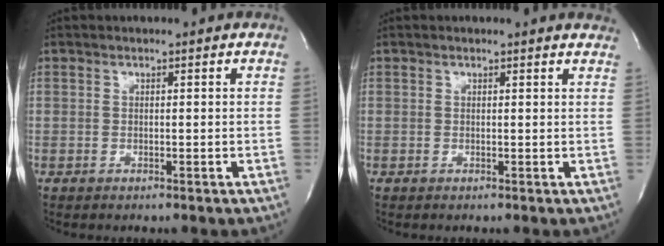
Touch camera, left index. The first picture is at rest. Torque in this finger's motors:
{"motor_torque": [-0.17, 0.11, -0.15, -0.04]}